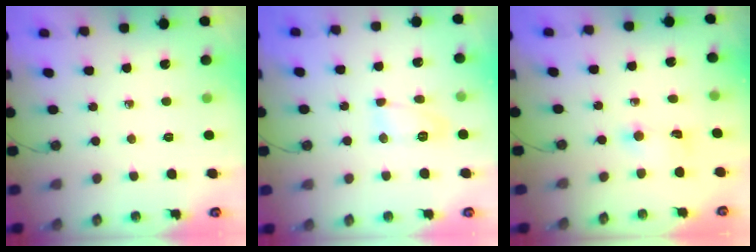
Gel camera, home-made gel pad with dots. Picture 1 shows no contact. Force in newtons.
{"total": 6.8, "press": 6.8, "slide": 0.3}
{"total": 1.8, "press": 1.7, "slide": 0.5}